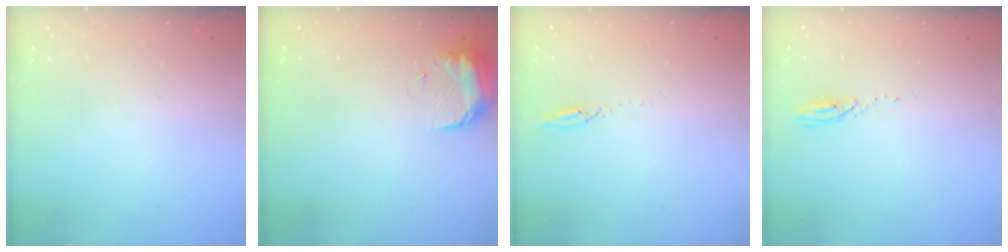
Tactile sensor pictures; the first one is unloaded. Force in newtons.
{"total": 9.3, "press": 9.3, "slide": 0.7}
{"total": 2.7, "press": 2.7, "slide": 0.2}
{"total": 3.0, "press": 2.9, "slide": 0.3}